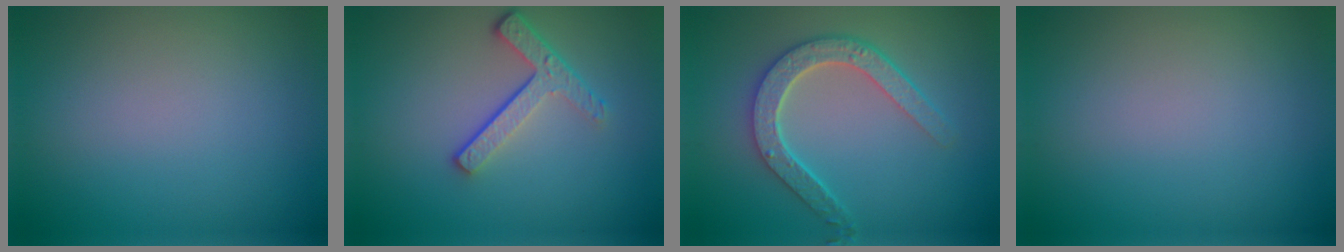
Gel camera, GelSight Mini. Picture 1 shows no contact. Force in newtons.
{"total": 3.6, "press": 2.6, "slide": 2.5}
{"total": 4.7, "press": 3.7, "slide": 2.9}
{"total": 0.0}